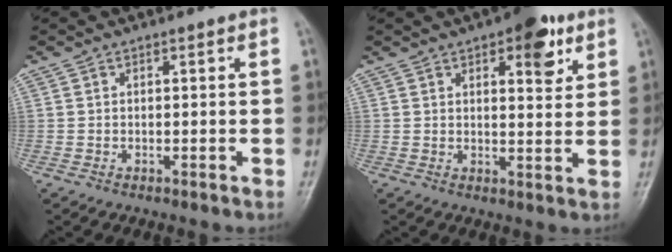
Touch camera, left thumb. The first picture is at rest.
{"total": 8.8, "force": [4.6, 3.7, 6.5], "torque": [-0.060, -0.017, 0.056]}